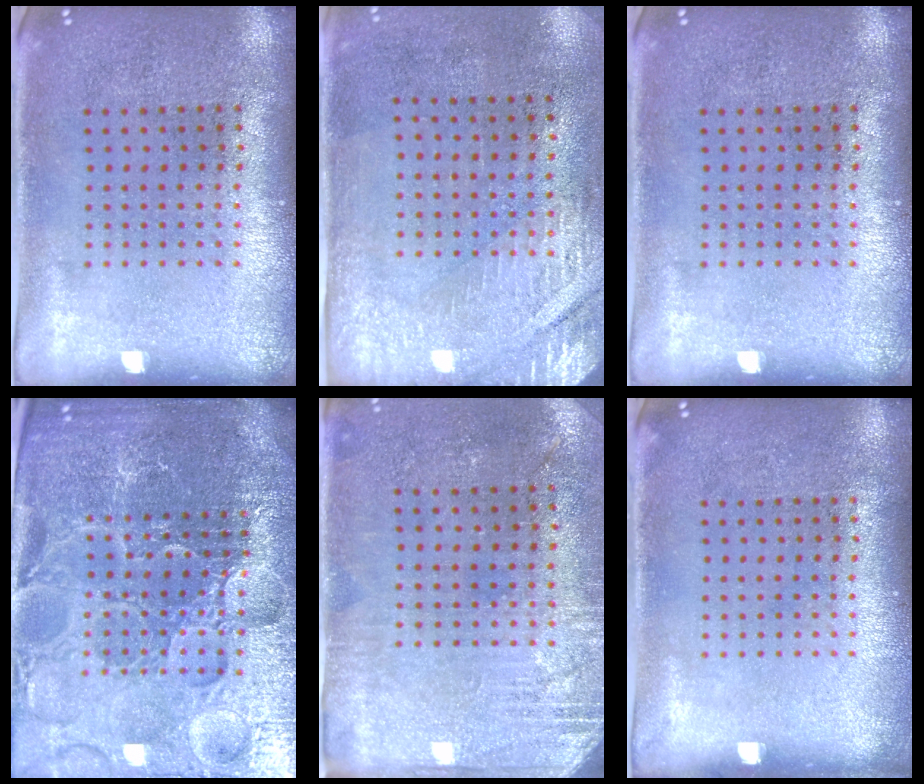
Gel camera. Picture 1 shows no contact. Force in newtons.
{"total": 2.8, "press": 2.4, "slide": 1.4}
{"total": 0.0}
{"total": 6.1, "press": 5.5, "slide": 2.6}
{"total": 2.8, "press": 2.5, "slide": 1.2}
{"total": 0.0}